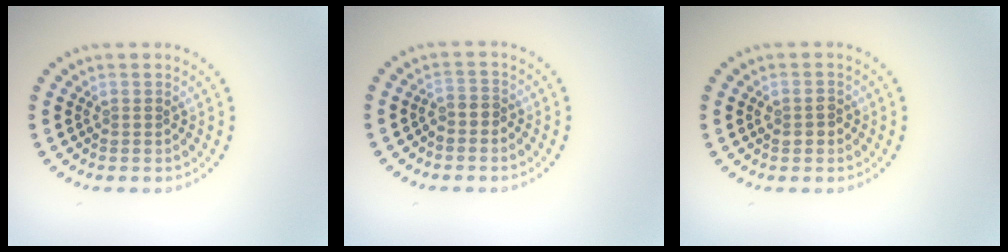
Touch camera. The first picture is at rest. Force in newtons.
{"total": 1.0, "press": 0.7, "slide": 0.6}
{"total": 1.5, "press": 1.5, "slide": 0.1}